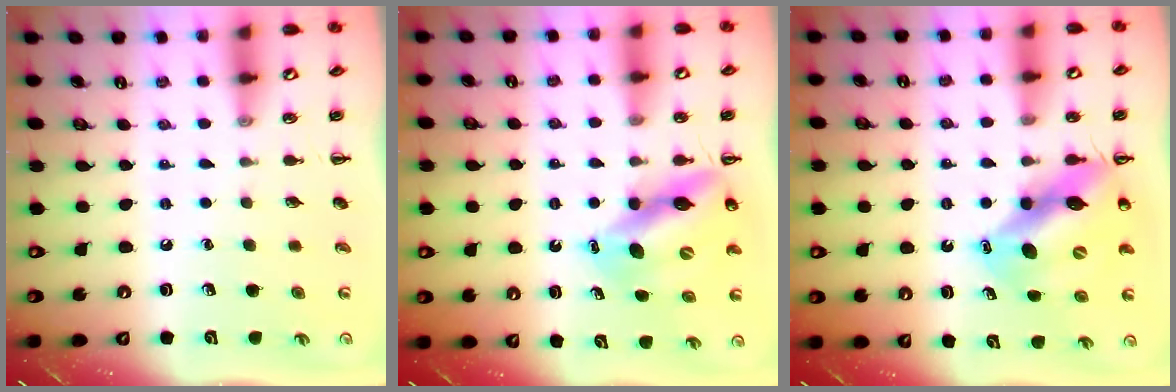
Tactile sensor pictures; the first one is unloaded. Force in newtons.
{"total": 12.8, "press": 12.4, "slide": 3.4}
{"total": 12.9, "press": 12.3, "slide": 3.8}